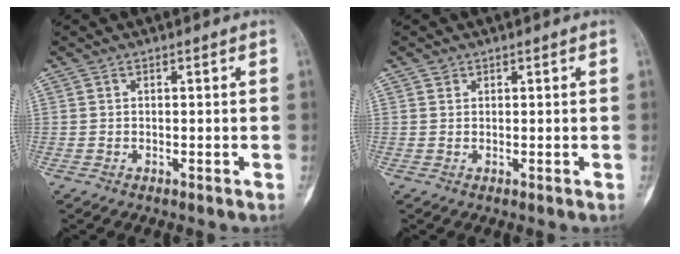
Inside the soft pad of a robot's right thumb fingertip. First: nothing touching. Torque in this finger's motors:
{"motor_torque": [-0.71, 0.96, -0.02, 0.18, -0.03]}